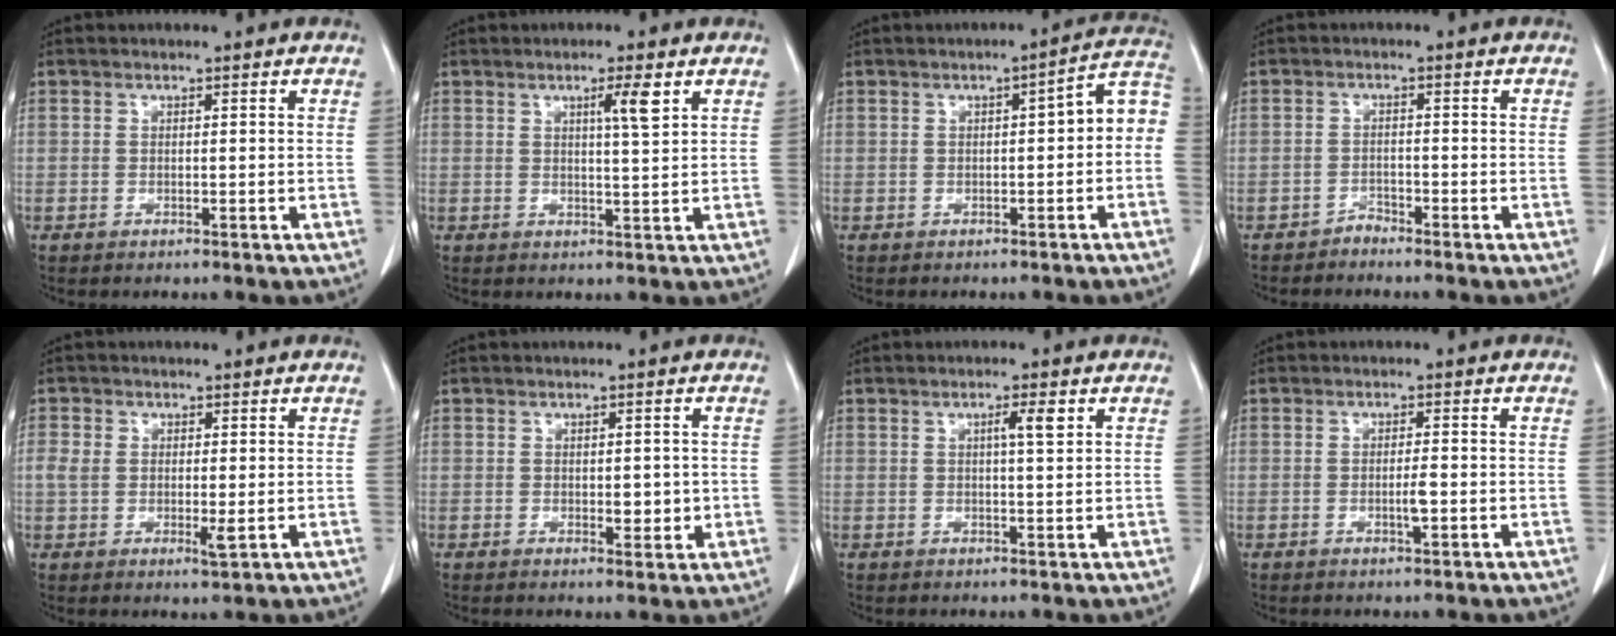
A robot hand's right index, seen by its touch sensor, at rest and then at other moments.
{"total": 3.7, "force": [1.7, -0.2, 3.2], "torque": [-0.055, -0.004, 0.029]}
{"total": 6.4, "force": [-0.4, 1.5, 6.2], "torque": [-0.074, 0.031, -0.009]}
{"total": 1.4, "force": [-1.4, 0.3, -0.1], "torque": [0.006, 0.000, -0.025]}
{"total": 4.1, "force": [0.0, 2.0, 3.6], "torque": [-0.066, -0.005, 0.004]}
{"total": 2.6, "force": [-0.1, 1.4, 2.2], "torque": [-0.026, -0.003, 0.005]}
{"total": 2.6, "force": [1.0, 0.1, 2.4], "torque": [-0.041, 0.000, 0.015]}
{"total": 2.1, "force": [-0.5, 0.2, 2.1], "torque": [-0.039, -0.002, -0.009]}